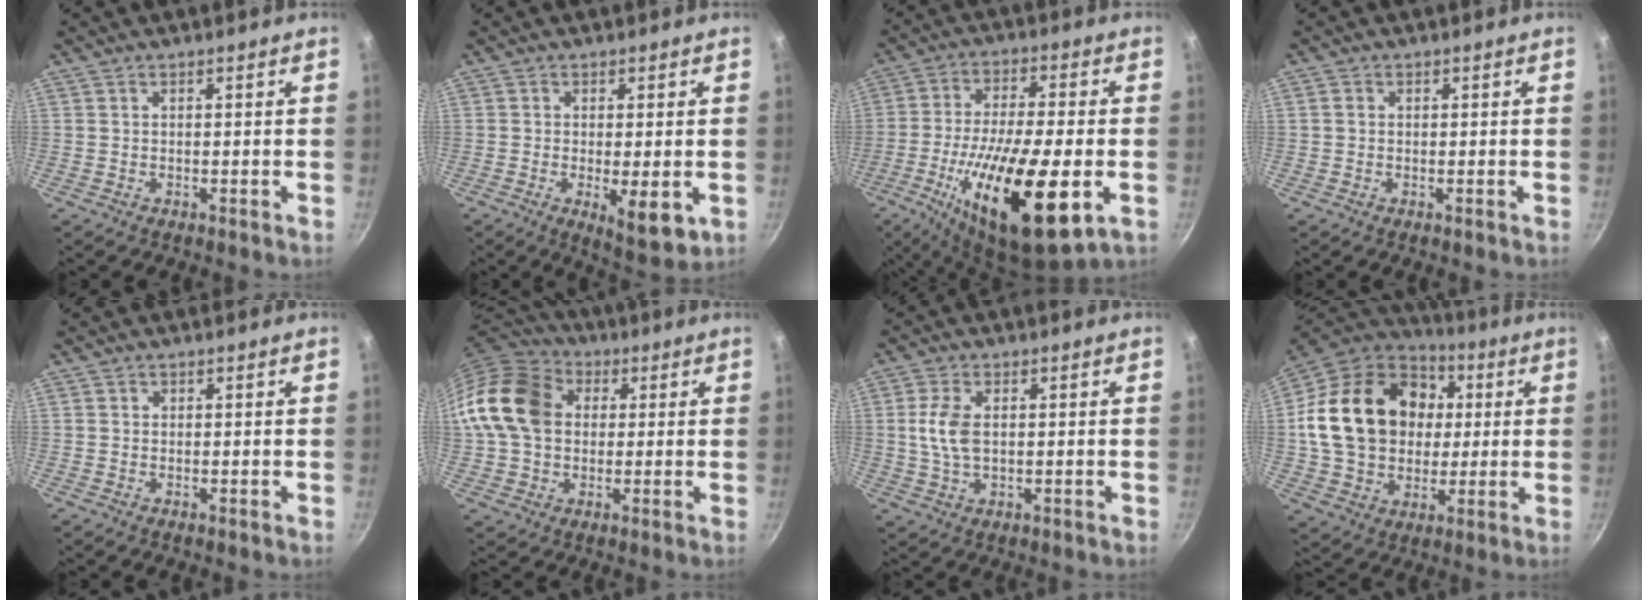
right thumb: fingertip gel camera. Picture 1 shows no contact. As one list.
[{"total": 7.4, "force": [-1.4, 2.6, 6.7], "torque": [-0.093, -0.012, -0.012]}, {"total": 22.5, "force": [-6.9, 7.0, 20.2], "torque": [-0.353, 0.007, -0.119]}, {"total": 0.9, "force": [0.1, 0.9, 0.2], "torque": [-0.002, 0.005, 0.000]}, {"total": 0.7, "force": [0.2, 0.6, -0.1], "torque": [0.007, 0.004, 0.002]}, {"total": 15.4, "force": [2.3, 12.2, 9.2], "torque": [-0.153, 0.028, 0.026]}, {"total": 6.4, "force": [0.6, 3.8, 5.1], "torque": [-0.104, 0.004, 0.012]}, {"total": 25.0, "force": [3.2, 19.5, 15.4], "torque": [-0.247, 0.027, 0.057]}]